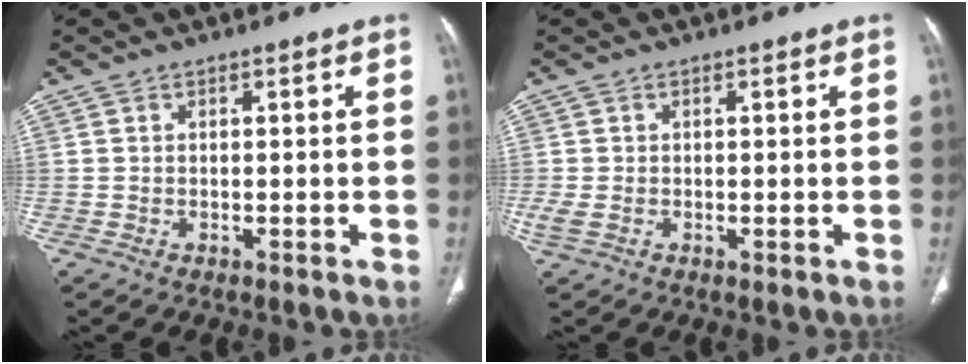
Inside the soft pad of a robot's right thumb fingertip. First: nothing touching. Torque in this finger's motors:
{"motor_torque": [0.65, 0.75, 0.02, 0.37, 0.10]}